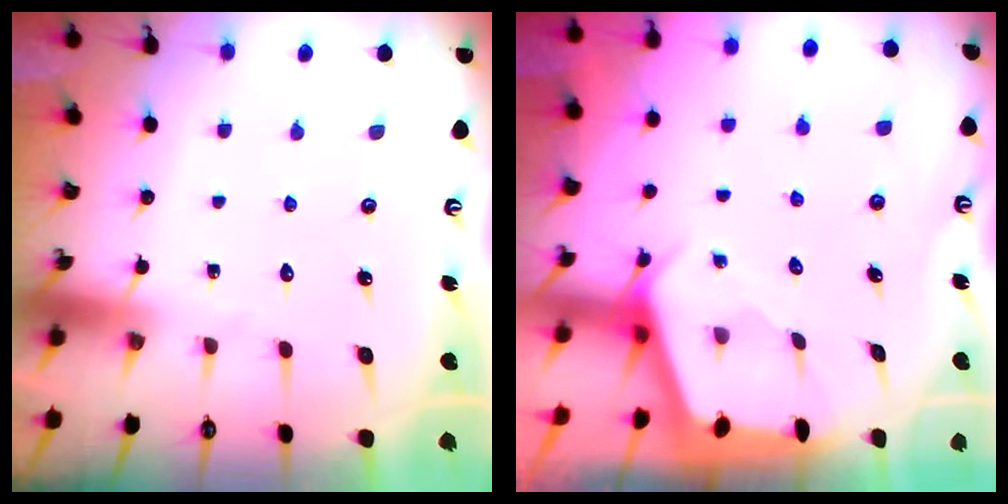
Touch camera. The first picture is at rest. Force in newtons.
{"total": 2.6, "press": 2.5, "slide": 0.3}